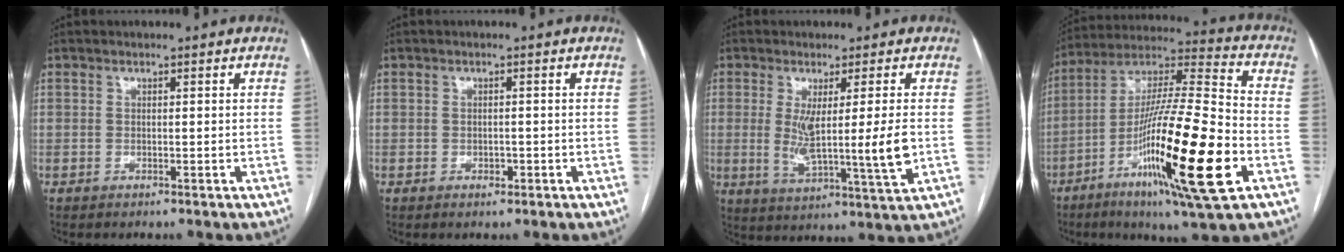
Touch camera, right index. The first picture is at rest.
{"total": 0.9, "force": [-0.4, 0.6, 0.5], "torque": [-0.009, 0.000, -0.004]}
{"total": 9.7, "force": [0.4, -0.5, 9.7], "torque": [-0.175, -0.029, 0.010]}
{"total": 23.3, "force": [-8.1, 1.2, 21.8], "torque": [-0.384, -0.031, -0.142]}